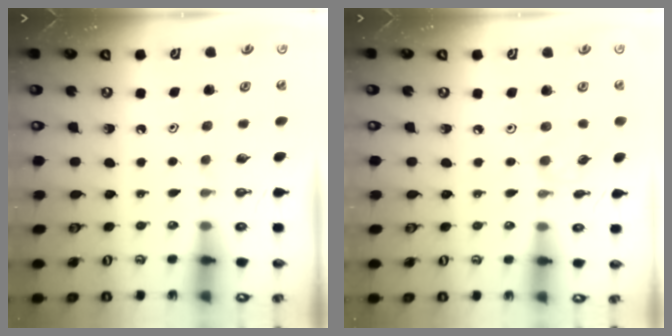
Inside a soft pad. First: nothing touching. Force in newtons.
{"total": 1.7, "press": 1.7, "slide": 0.4}